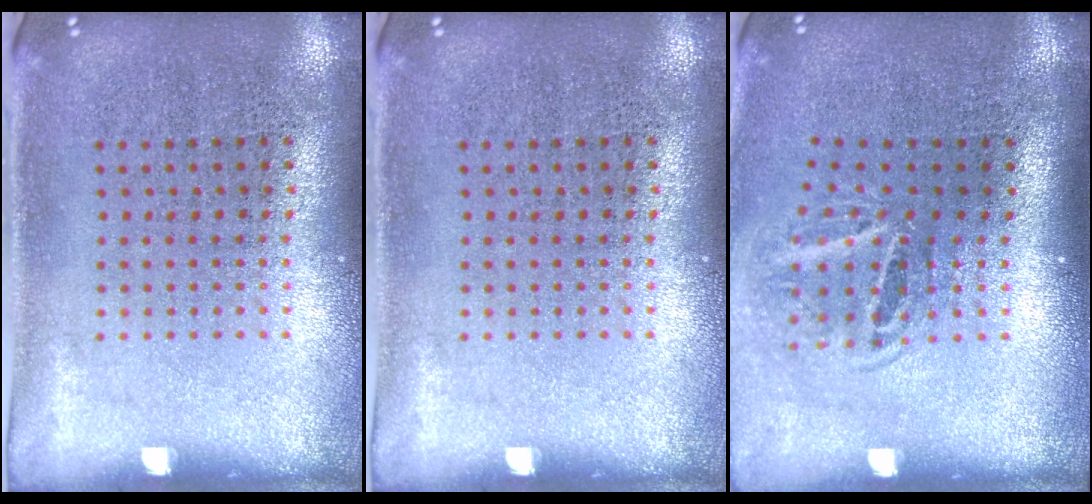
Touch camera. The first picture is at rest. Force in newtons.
{"total": 0.0}
{"total": 1.9, "press": 1.2, "slide": 1.5}